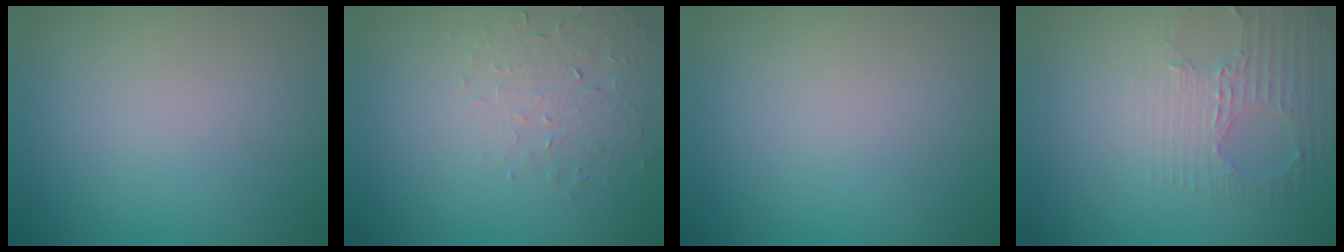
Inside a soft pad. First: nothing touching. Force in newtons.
{"total": 1.6, "press": 1.1, "slide": 1.2}
{"total": 0.0}
{"total": 2.9, "press": 2.3, "slide": 1.8}